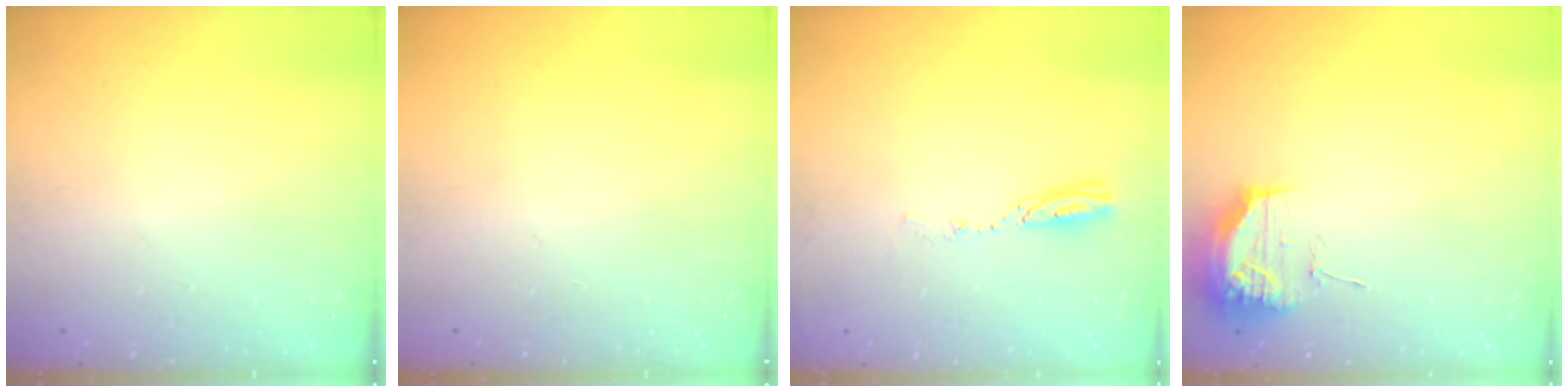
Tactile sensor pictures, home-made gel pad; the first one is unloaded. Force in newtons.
{"total": 0.0}
{"total": 4.0, "press": 3.9, "slide": 0.5}
{"total": 11.7, "press": 11.6, "slide": 1.0}